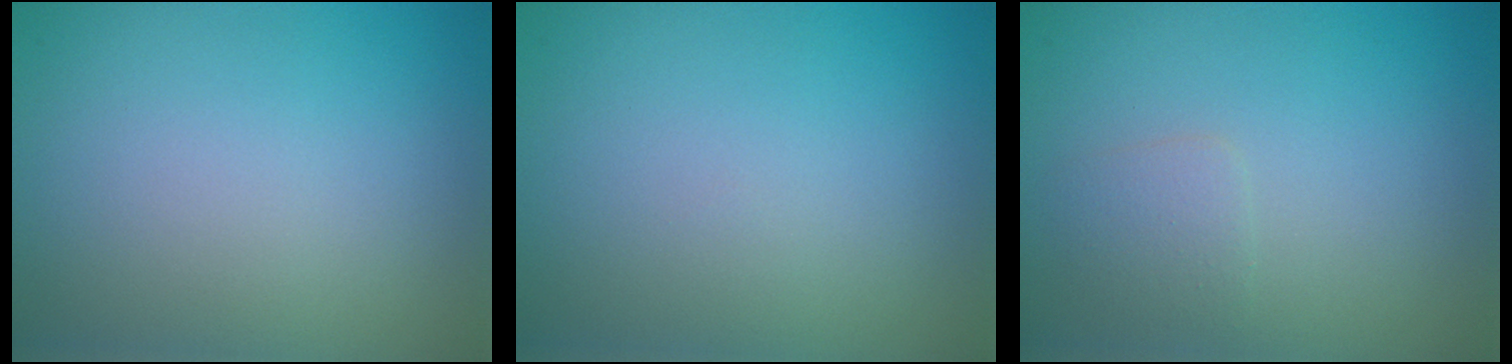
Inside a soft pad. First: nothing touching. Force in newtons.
{"total": 0.0}
{"total": 1.3, "press": 1.3, "slide": 0.0}